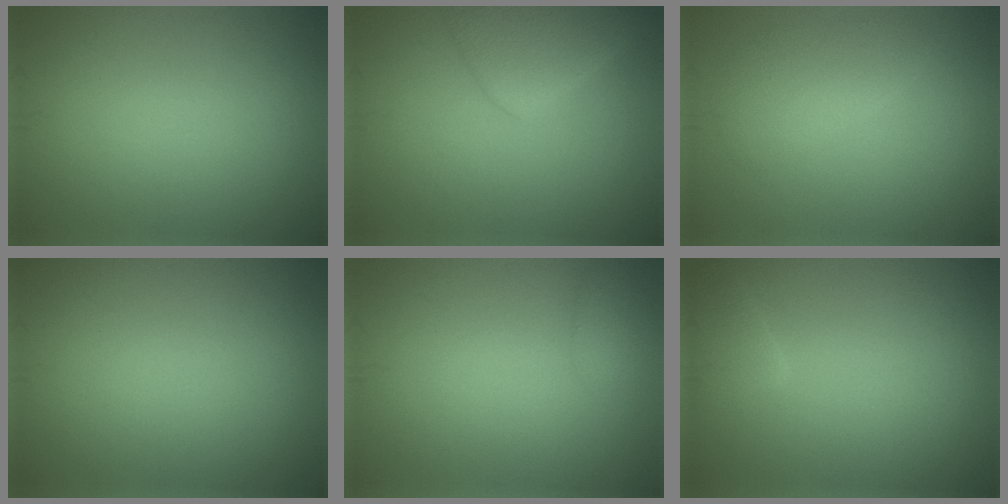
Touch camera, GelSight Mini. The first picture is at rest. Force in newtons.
{"total": 4.0, "press": 4.0, "slide": 0.2}
{"total": 2.9, "press": 2.9, "slide": 0.2}
{"total": 0.0}
{"total": 1.3, "press": 1.3, "slide": 0.0}
{"total": 1.8, "press": 1.8, "slide": 0.2}